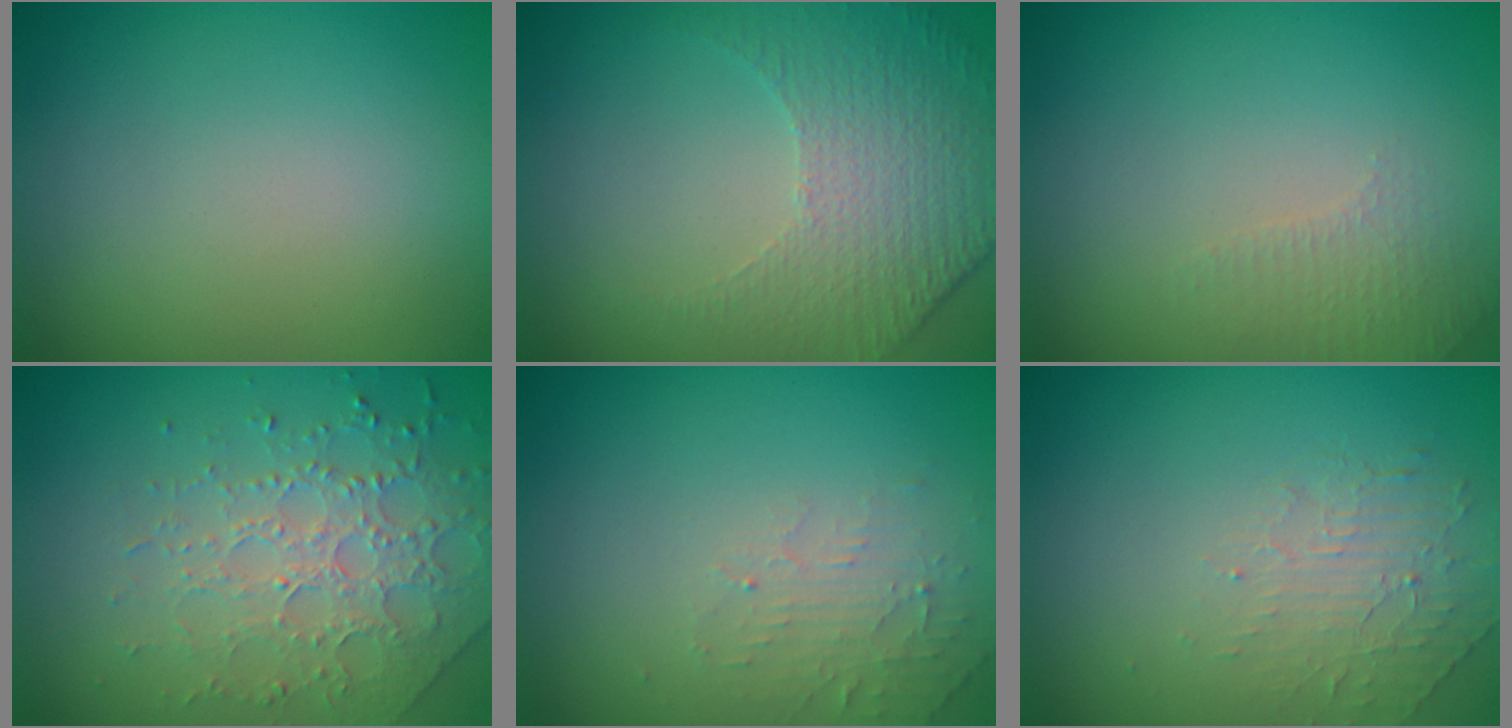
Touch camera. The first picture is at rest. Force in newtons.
{"total": 5.0, "press": 3.3, "slide": 3.8}
{"total": 1.6, "press": 1.6, "slide": 0.4}
{"total": 3.0, "press": 2.8, "slide": 1.1}
{"total": 2.0, "press": 1.9, "slide": 0.4}
{"total": 1.9, "press": 0.6, "slide": 1.8}